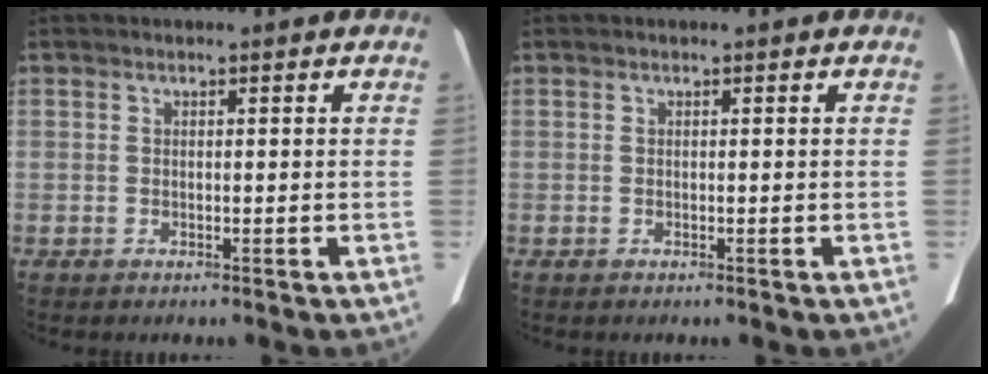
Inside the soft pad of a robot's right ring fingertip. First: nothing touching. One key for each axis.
{"total": 0.0}